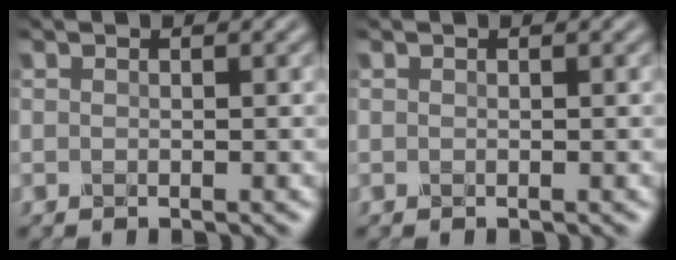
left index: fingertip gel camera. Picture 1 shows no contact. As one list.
[{"total": 0.0}]